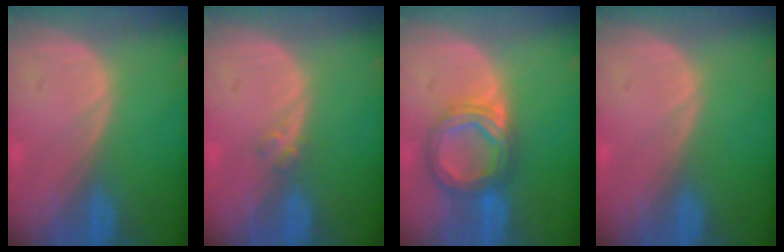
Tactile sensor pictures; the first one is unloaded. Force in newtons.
{"total": 1.4, "press": 1.2, "slide": 0.7}
{"total": 7.1, "press": 7.1, "slide": 0.5}
{"total": 0.0}